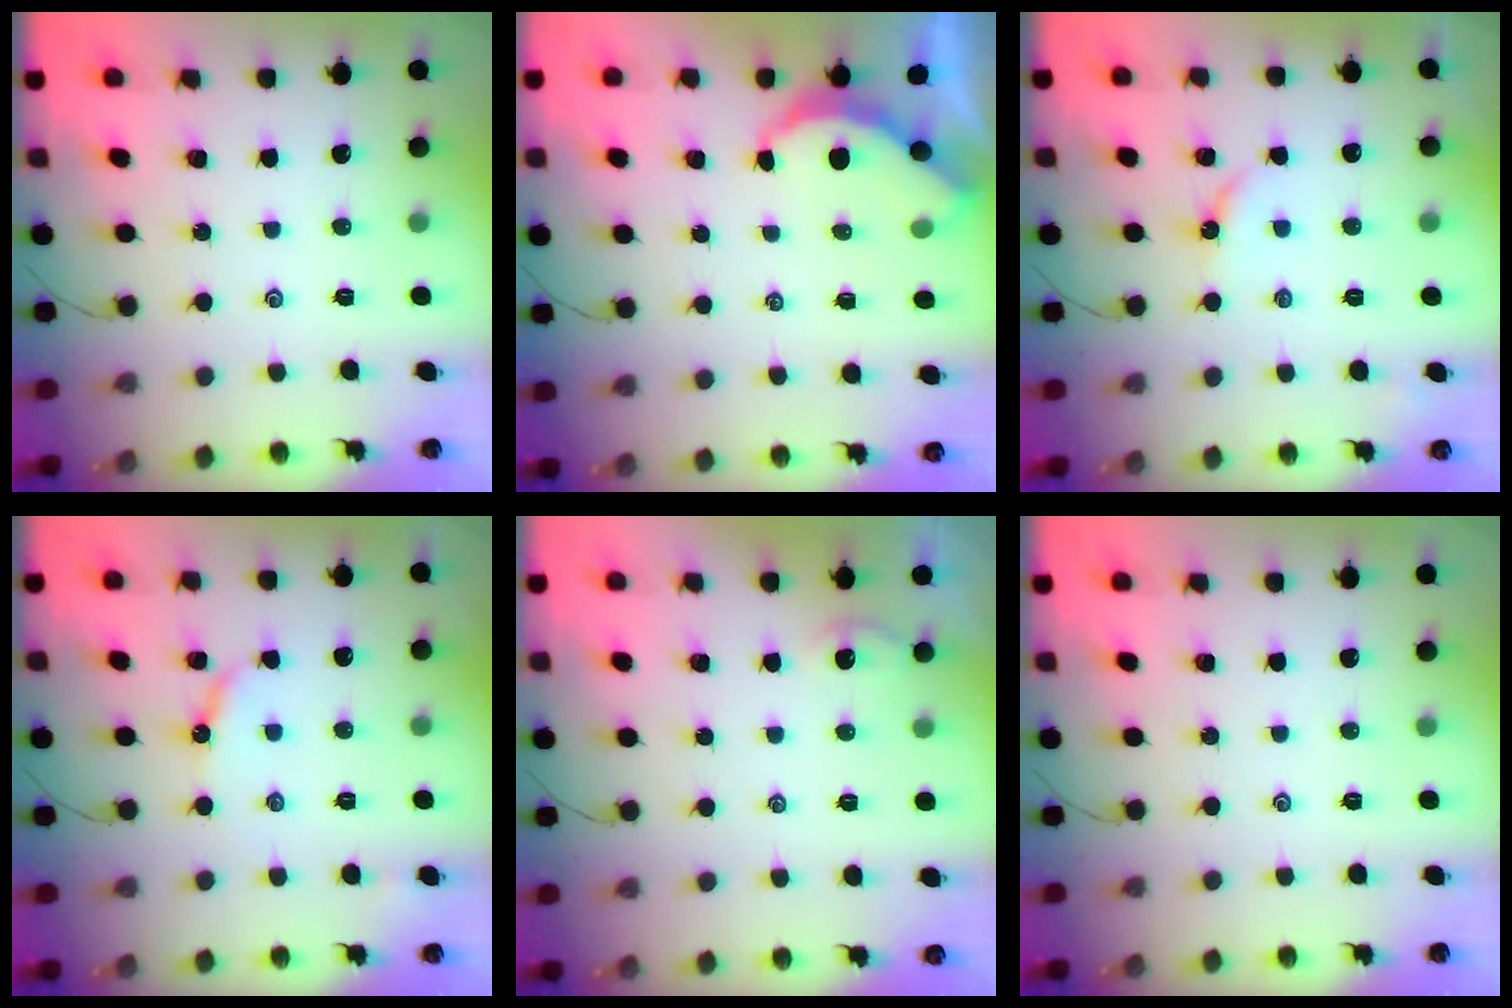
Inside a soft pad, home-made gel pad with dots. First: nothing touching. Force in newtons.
{"total": 3.2, "press": 3.2, "slide": 0.3}
{"total": 2.9, "press": 2.9, "slide": 0.4}
{"total": 6.2, "press": 6.2, "slide": 0.2}
{"total": 0.8, "press": 0.8, "slide": 0.2}
{"total": 0.0}